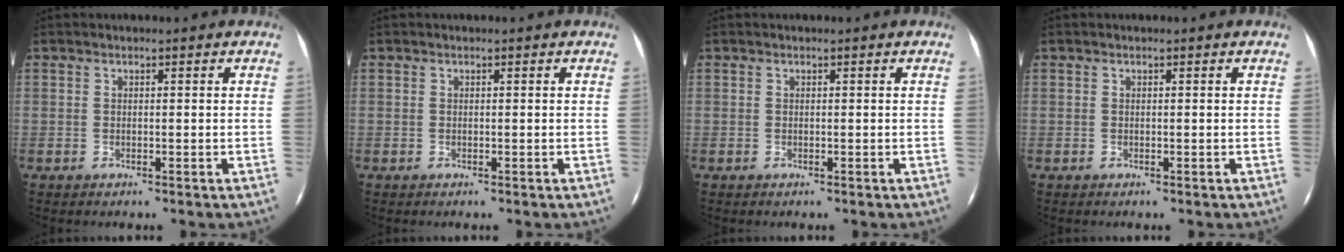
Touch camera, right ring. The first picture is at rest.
{"total": 0.0}
{"total": 0.0}
{"total": 0.0}